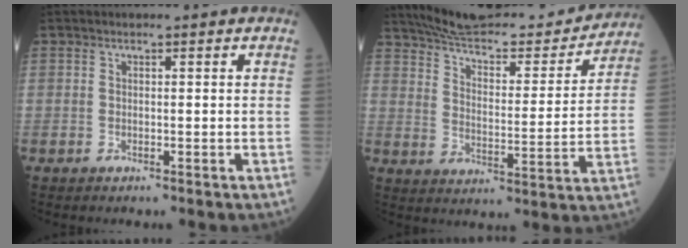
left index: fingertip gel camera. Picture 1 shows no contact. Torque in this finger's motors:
{"motor_torque": [1.04, -1.10, 0.27, 0.05]}